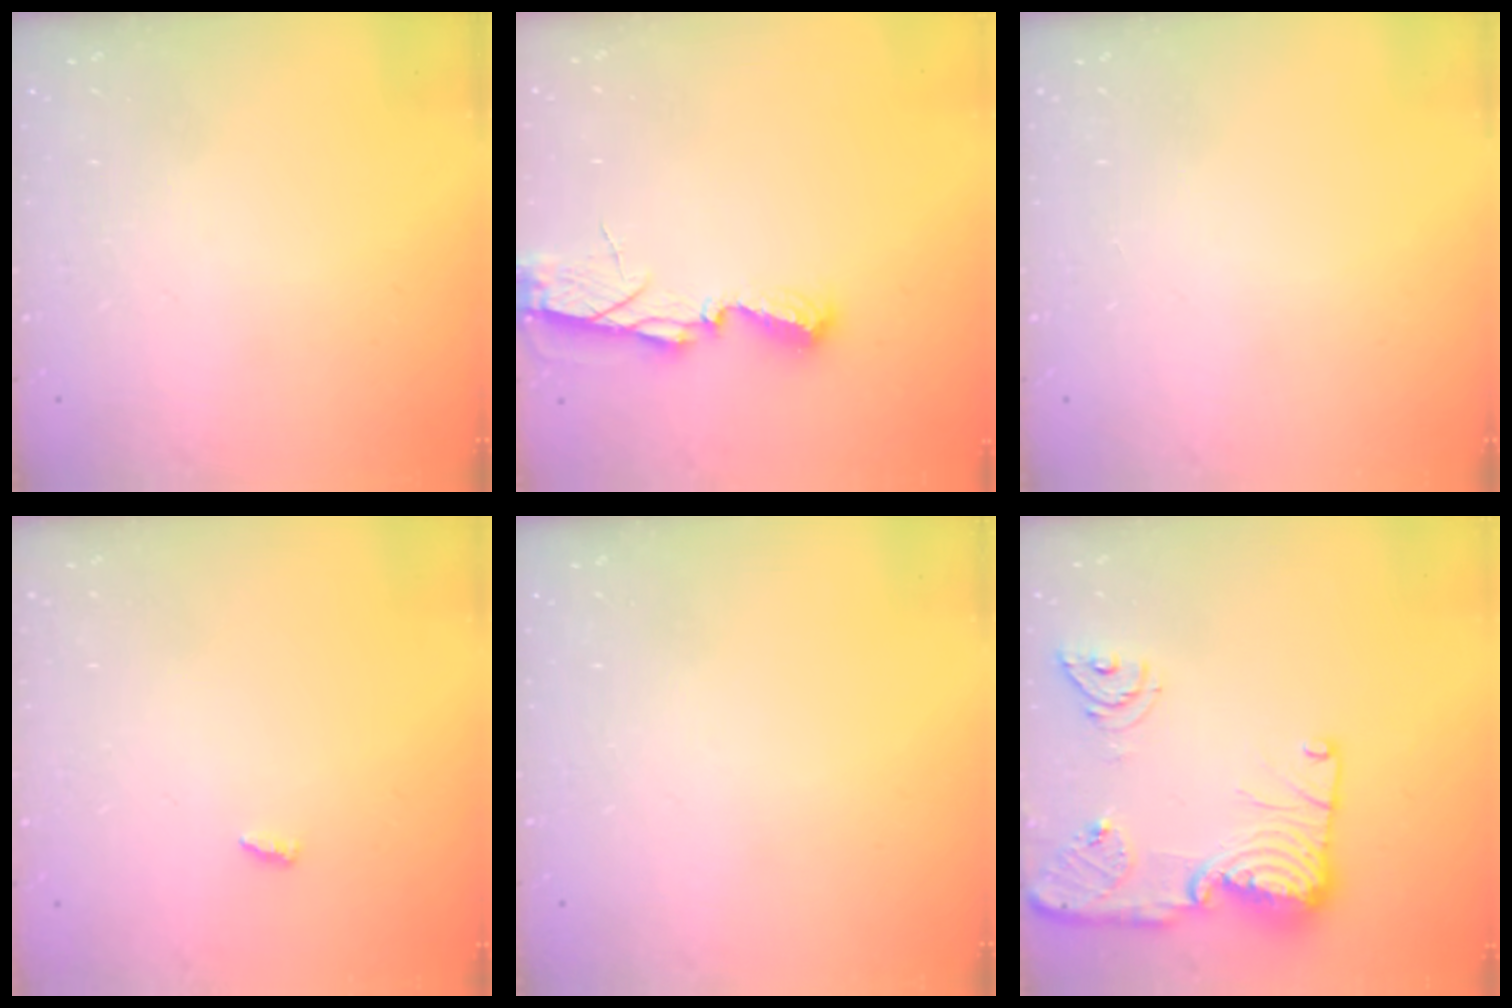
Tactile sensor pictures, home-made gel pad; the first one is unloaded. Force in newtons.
{"total": 6.3, "press": 6.2, "slide": 0.4}
{"total": 0.0}
{"total": 2.7, "press": 2.7, "slide": 0.2}
{"total": 0.0}
{"total": 18.1, "press": 18.0, "slide": 2.0}